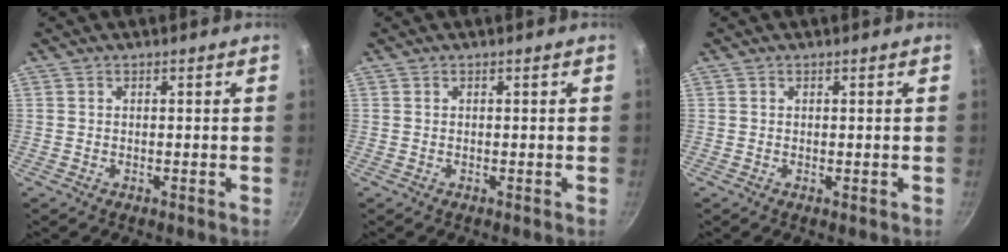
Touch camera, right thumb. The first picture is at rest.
{"total": 0.0}
{"total": 0.0}